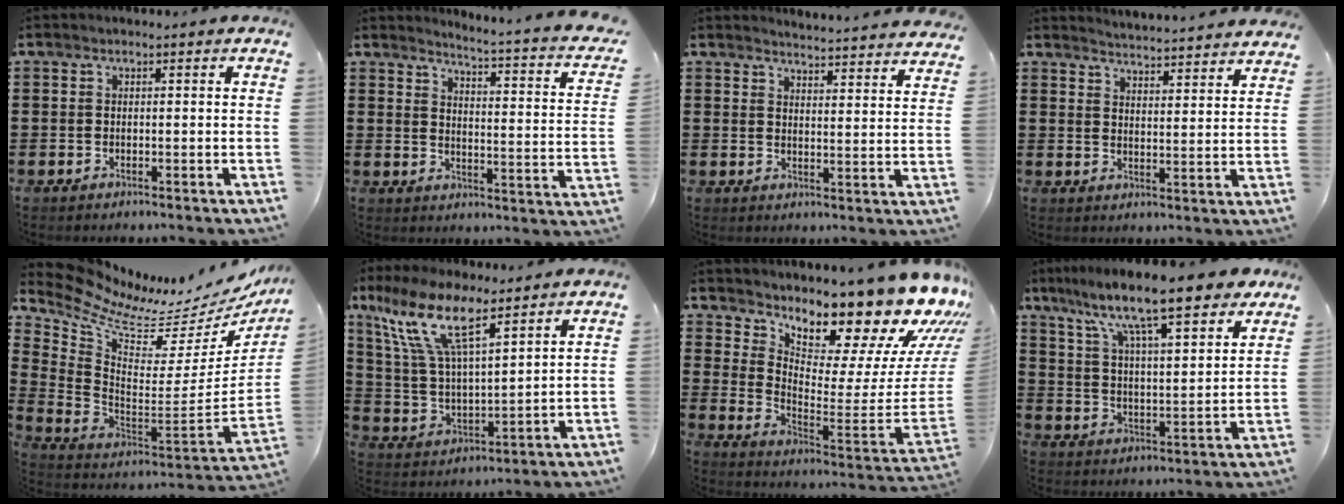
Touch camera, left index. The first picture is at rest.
{"total": 3.0, "force": [2.4, -0.8, 1.5], "torque": [-0.040, -0.038, 0.027]}
{"total": 4.0, "force": [3.9, -0.5, 0.1], "torque": [-0.011, -0.033, 0.067]}
{"total": 4.1, "force": [4.0, -0.7, -0.1], "torque": [-0.016, -0.032, 0.069]}
{"total": 6.3, "force": [5.4, 1.6, 2.8], "torque": [-0.091, -0.068, 0.090]}
{"total": 12.1, "force": [8.5, 3.0, 8.0], "torque": [-0.193, -0.025, 0.151]}
{"total": 11.5, "force": [10.6, 1.7, 4.0], "torque": [-0.059, -0.120, 0.170]}
{"total": 10.8, "force": [8.8, 1.3, 6.1], "torque": [-0.143, -0.050, 0.143]}